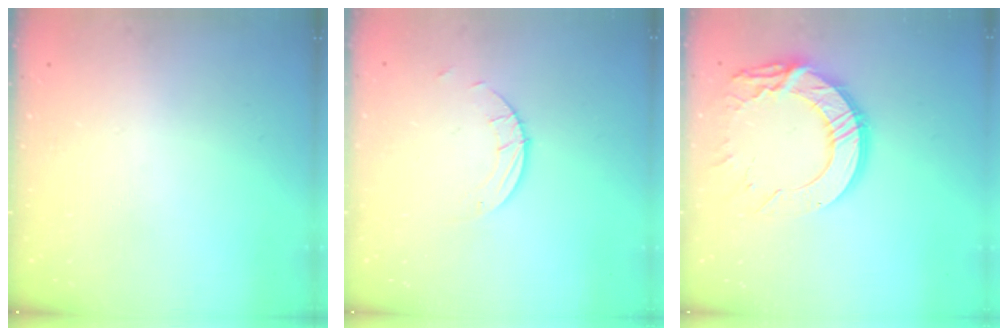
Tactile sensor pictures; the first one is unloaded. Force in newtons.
{"total": 1.5, "press": 1.5, "slide": 0.1}
{"total": 15.1, "press": 15.1, "slide": 0.9}